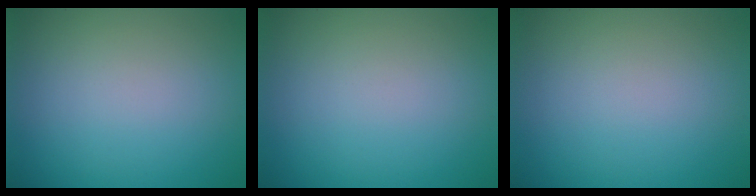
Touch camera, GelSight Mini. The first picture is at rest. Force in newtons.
{"total": 0.0}
{"total": 0.0}